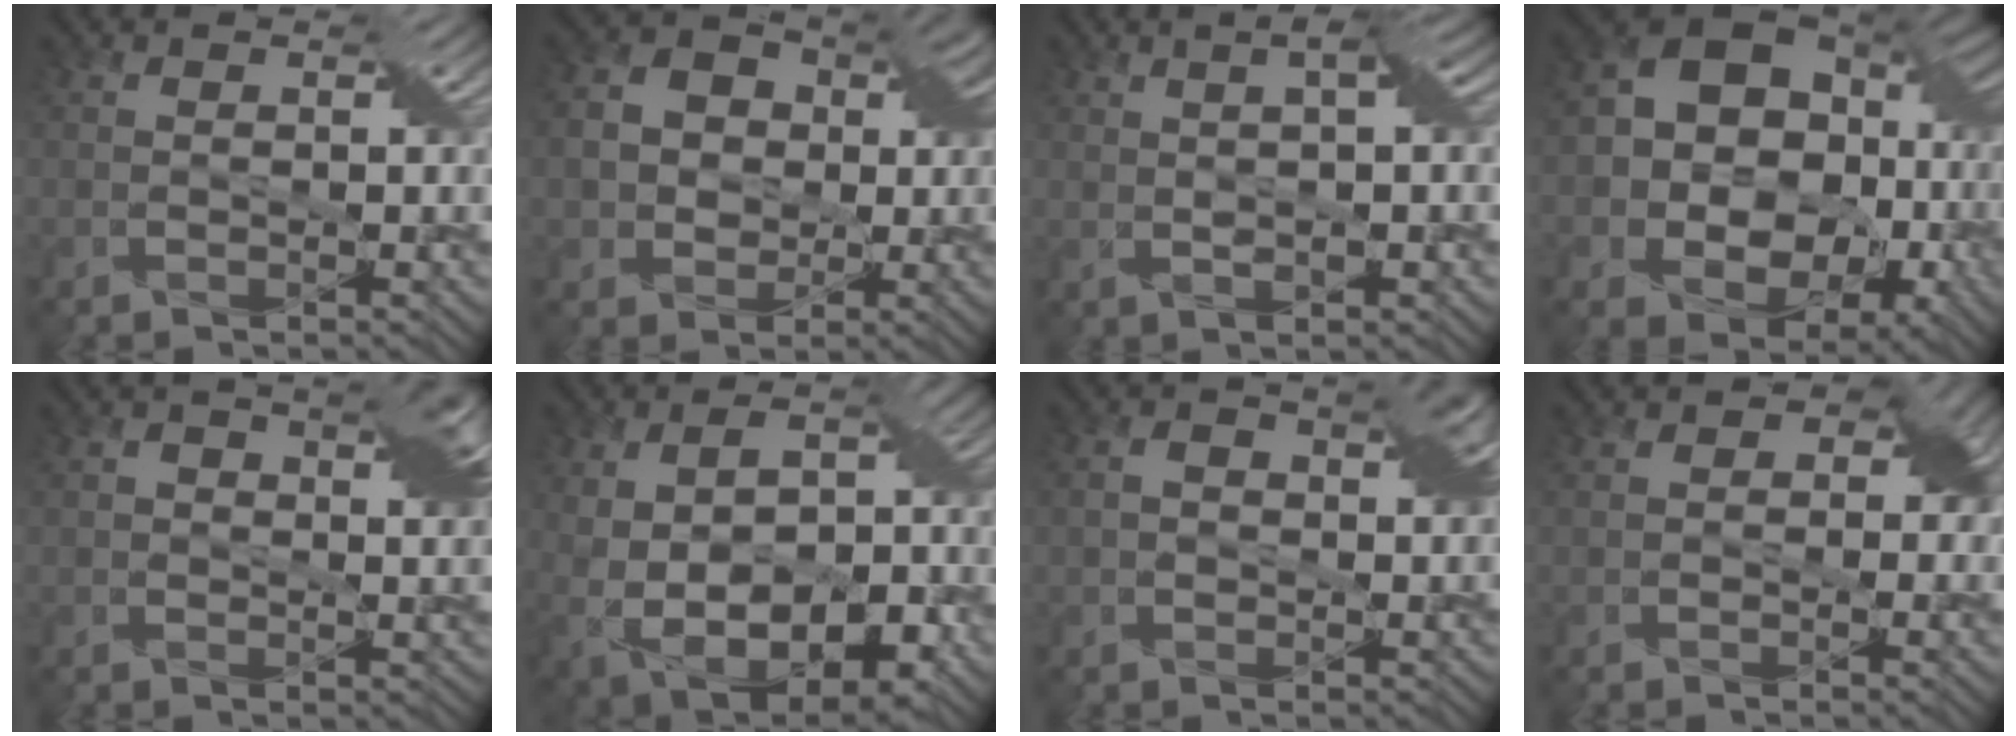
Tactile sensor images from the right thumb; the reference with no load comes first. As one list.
[{"total": 8.8, "force": [0.7, 7.6, 4.5], "torque": [-0.097, 0.010, 0.002]}, {"total": 4.1, "force": [1.0, 0.8, 3.9], "torque": [-0.072, 0.010, 0.017]}, {"total": 16.5, "force": [-0.8, 12.7, 10.5], "torque": [-0.166, -0.007, -0.005]}, {"total": 4.5, "force": [1.4, 2.4, 3.6], "torque": [-0.050, 0.002, 0.019]}, {"total": 15.2, "force": [-3.3, 9.0, 11.8], "torque": [-0.230, -0.028, -0.040]}, {"total": 4.0, "force": [0.5, 2.5, 3.1], "torque": [-0.051, 0.003, 0.003]}, {"total": 3.7, "force": [0.6, 2.9, 2.2], "torque": [-0.015, -0.002, 0.001]}]